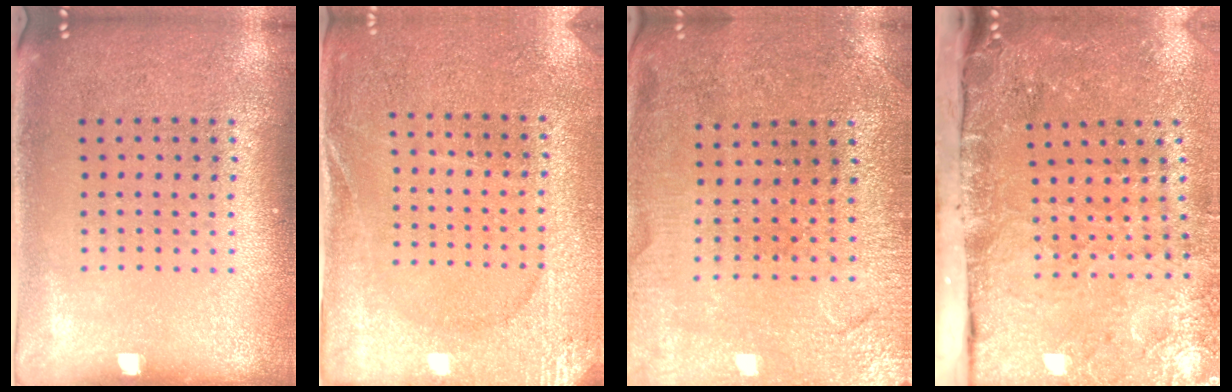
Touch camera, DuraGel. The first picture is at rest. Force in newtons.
{"total": 2.7, "press": 2.7, "slide": 0.2}
{"total": 1.0, "press": 0.9, "slide": 0.3}
{"total": 4.8, "press": 3.7, "slide": 3.0}